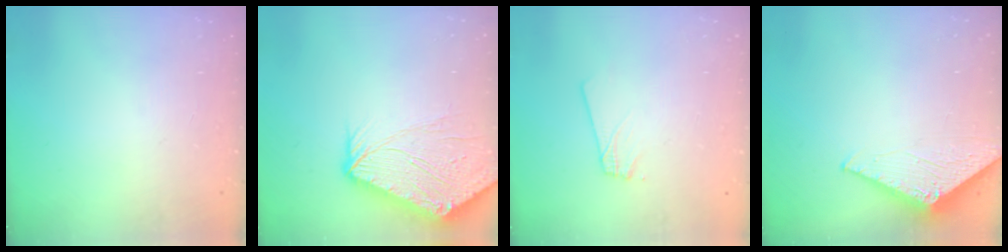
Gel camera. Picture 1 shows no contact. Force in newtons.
{"total": 9.0, "press": 8.8, "slide": 1.6}
{"total": 2.4, "press": 2.4, "slide": 0.3}
{"total": 2.8, "press": 2.8, "slide": 0.2}